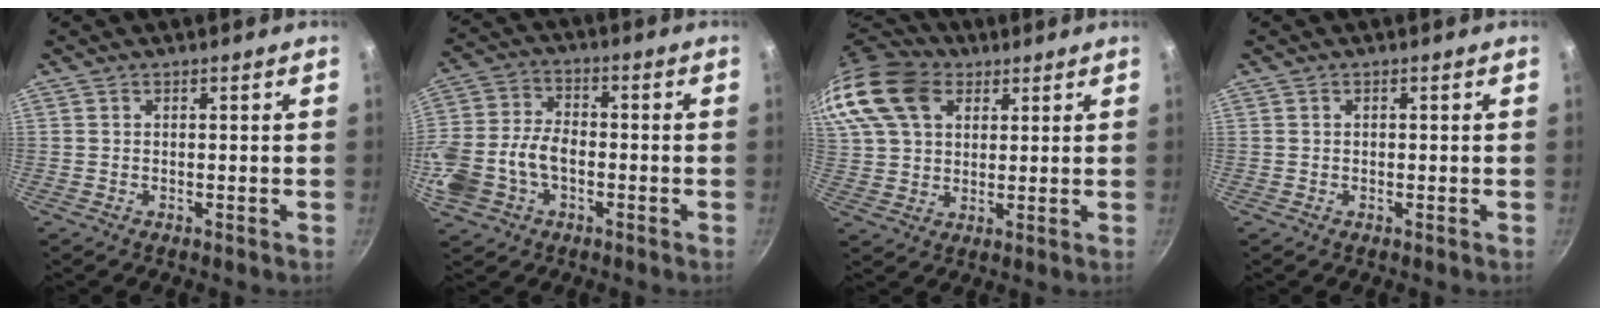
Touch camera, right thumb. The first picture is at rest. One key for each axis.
{"total": 14.3, "fx": -3.5, "fy": 9.9, "fz": 9.8, "tx": -0.209, "ty": 0.033, "tz": -0.069}
{"total": 21.4, "fx": 9.3, "fy": 15.0, "fz": 12.1, "tx": -0.275, "ty": 0.030, "tz": 0.170}
{"total": 0.6, "fx": 0.1, "fy": 0.4, "fz": 0.4, "tx": -0.005, "ty": 0.003, "tz": 0.002}